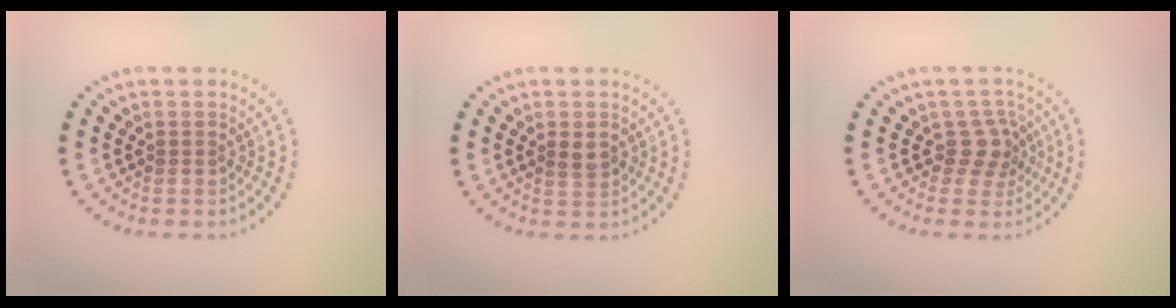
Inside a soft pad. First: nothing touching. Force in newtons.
{"total": 1.3, "press": 1.3, "slide": 0.3}
{"total": 2.4, "press": 1.8, "slide": 1.6}